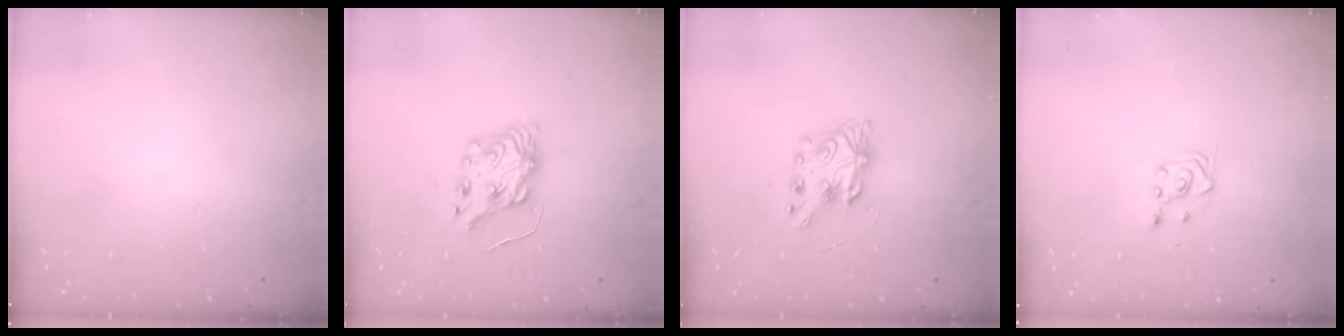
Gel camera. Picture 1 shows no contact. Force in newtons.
{"total": 7.1, "press": 7.0, "slide": 0.7}
{"total": 7.9, "press": 7.9, "slide": 0.3}
{"total": 3.0, "press": 2.8, "slide": 1.0}